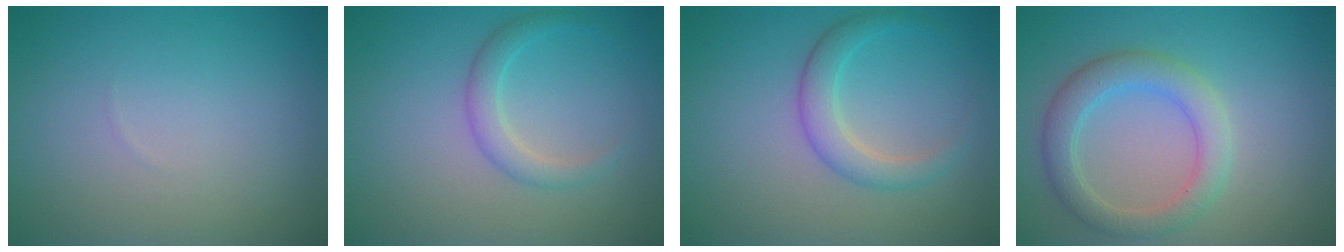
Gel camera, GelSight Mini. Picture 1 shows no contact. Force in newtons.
{"total": 2.0, "press": 2.0, "slide": 0.1}
{"total": 2.8, "press": 2.8, "slide": 0.0}
{"total": 3.8, "press": 3.8, "slide": 0.3}